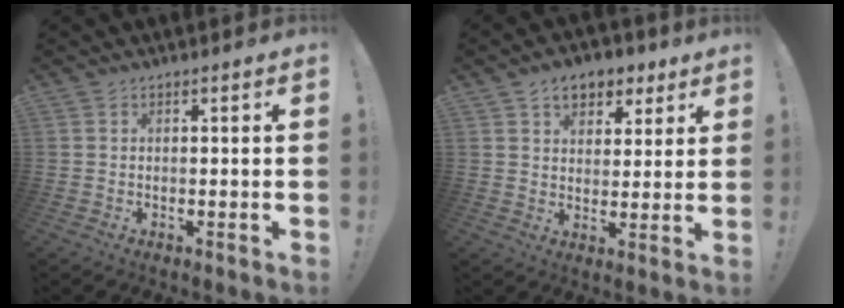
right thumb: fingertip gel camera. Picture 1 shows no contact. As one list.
[{"total": 8.5, "force": [4.8, 5.9, 3.7], "torque": [-0.054, -0.019, 0.092]}]